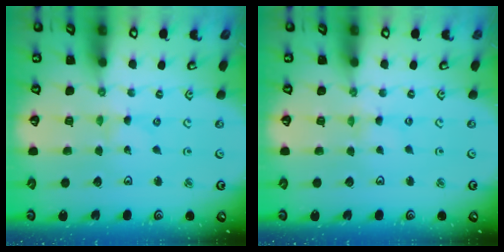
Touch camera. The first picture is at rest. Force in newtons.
{"total": 0.0}